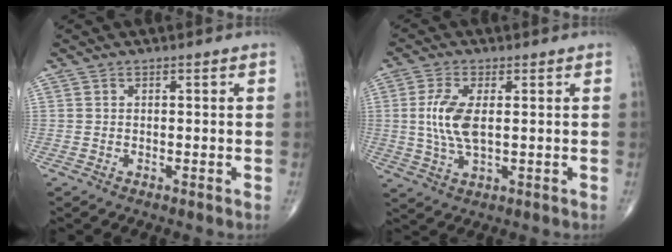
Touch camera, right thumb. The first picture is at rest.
{"total": 7.8, "force": [0.7, 3.4, 7.0], "torque": [-0.162, -0.008, 0.016]}